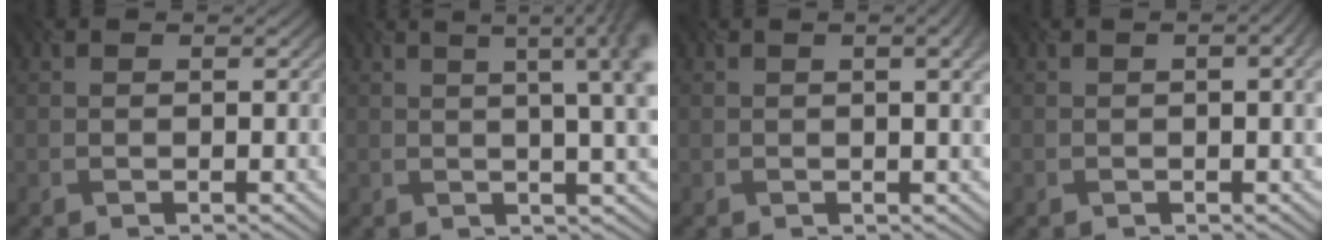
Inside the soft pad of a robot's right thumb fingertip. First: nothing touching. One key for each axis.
{"total": 10.2, "fx": 2.4, "fy": 3.5, "fz": 9.3, "tx": -0.085, "ty": 0.053, "tz": 0.018}
{"total": 4.9, "fx": 1.2, "fy": 1.8, "fz": 4.4, "tx": -0.044, "ty": 0.020, "tz": -0.001}
{"total": 4.0, "fx": 0.4, "fy": 1.5, "fz": 3.7, "tx": -0.034, "ty": 0.012, "tz": -0.004}